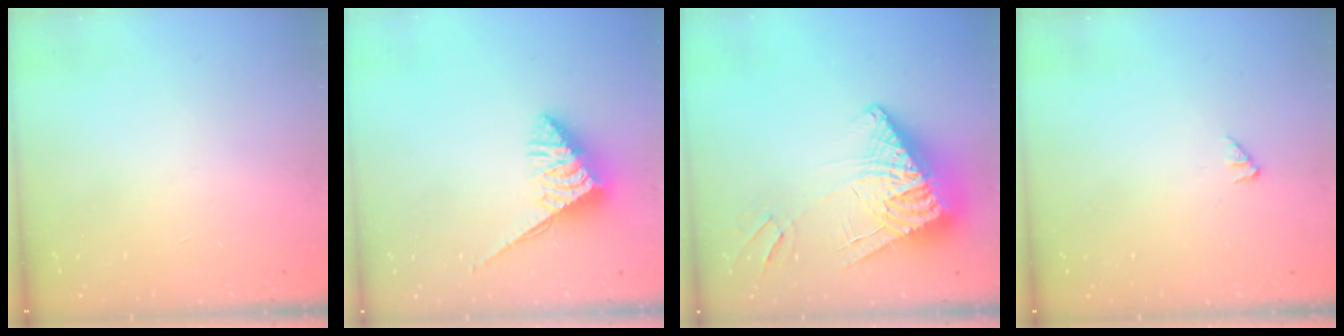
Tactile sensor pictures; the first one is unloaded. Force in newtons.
{"total": 6.3, "press": 6.3, "slide": 0.7}
{"total": 13.6, "press": 13.5, "slide": 1.5}
{"total": 0.0}